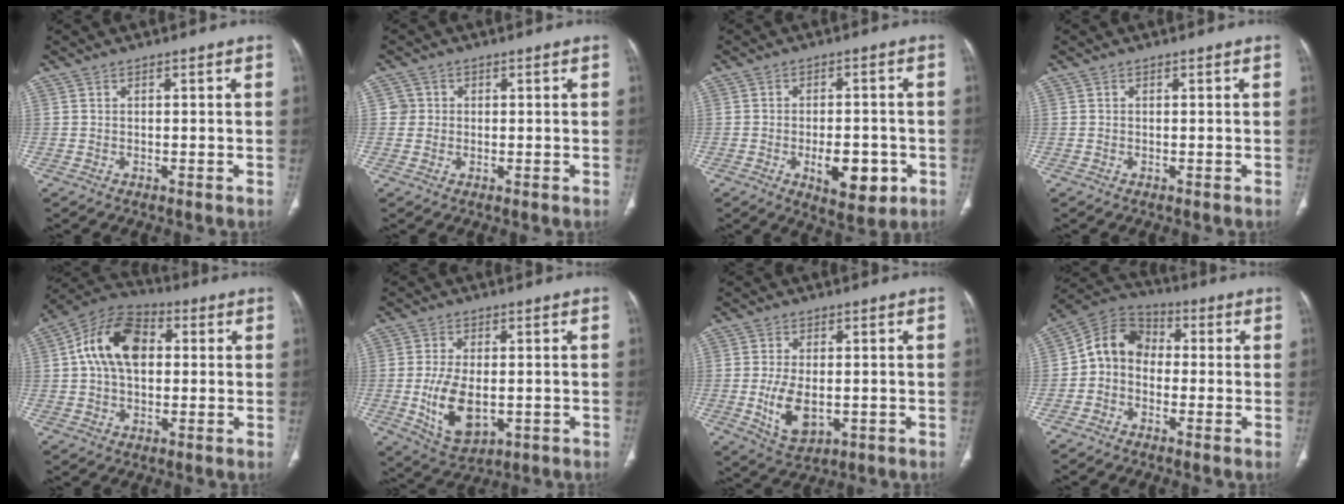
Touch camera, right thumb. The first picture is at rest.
{"total": 2.2, "force": [0.3, 2.2, 0.1], "torque": [0.014, 0.005, 0.002]}
{"total": 9.5, "force": [-3.1, 4.8, 7.5], "torque": [-0.090, 0.007, -0.032]}
{"total": 0.0}
{"total": 14.0, "force": [2.3, 9.1, 10.4], "torque": [-0.174, 0.024, 0.029]}
{"total": 10.5, "force": [-1.5, 5.9, 8.5], "torque": [-0.152, -0.009, -0.013]}
{"total": 8.0, "force": [-1.2, 4.6, 6.5], "torque": [-0.117, -0.009, -0.010]}
{"total": 8.9, "force": [-0.9, 7.3, 5.0], "torque": [-0.074, 0.036, -0.037]}